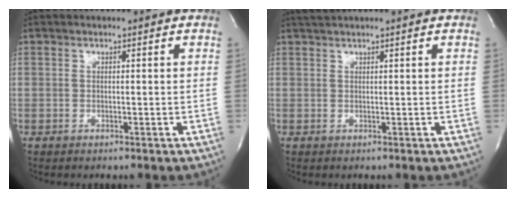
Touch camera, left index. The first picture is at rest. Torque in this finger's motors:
{"motor_torque": [0.12, -0.03, 0.11, -0.01]}